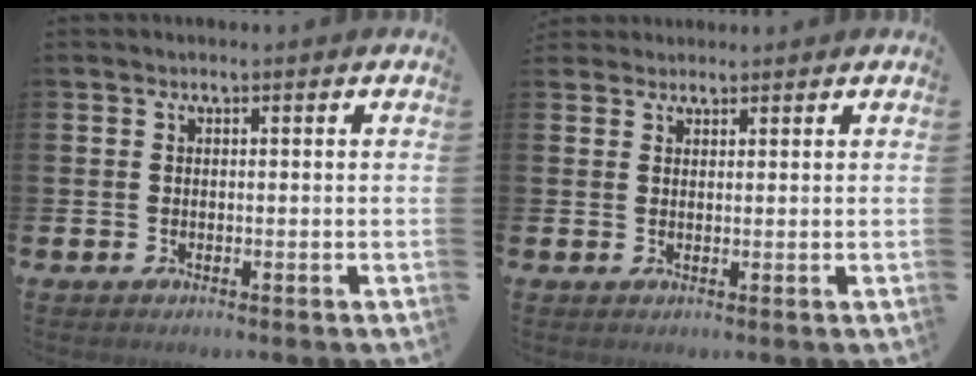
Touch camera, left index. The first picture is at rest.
{"total": 1.8, "force": [1.6, 0.7, -0.1], "torque": [0.009, -0.002, 0.029]}